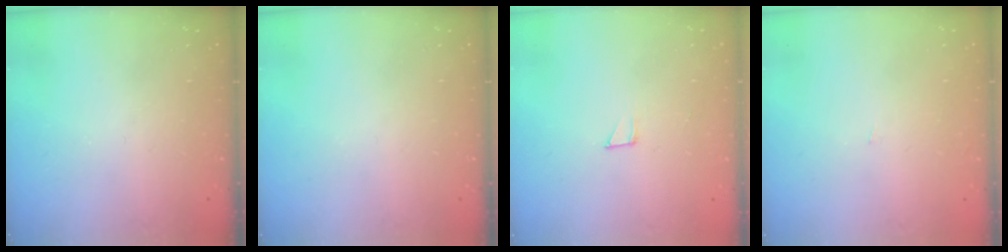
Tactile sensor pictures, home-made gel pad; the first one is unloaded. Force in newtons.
{"total": 0.0}
{"total": 2.6, "press": 2.6, "slide": 0.1}
{"total": 0.9, "press": 0.9, "slide": 0.0}